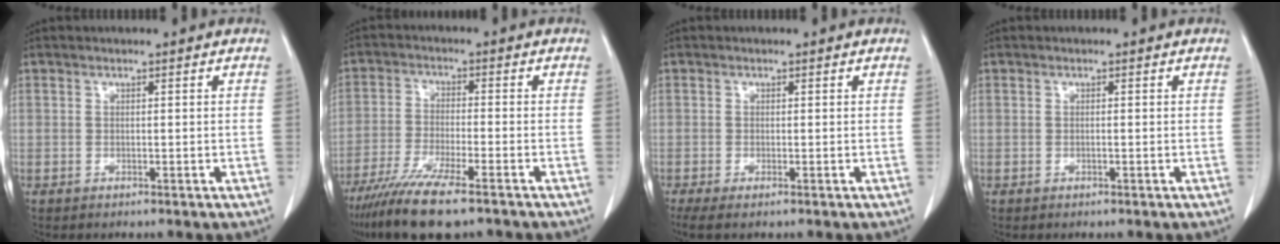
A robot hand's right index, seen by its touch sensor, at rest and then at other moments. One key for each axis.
{"total": 11.8, "fx": -8.8, "fy": 1.4, "fz": 7.7, "tx": -0.135, "ty": -0.030, "tz": -0.149}
{"total": 2.5, "fx": -1.7, "fy": 0.5, "fz": 1.8, "tx": -0.030, "ty": -0.007, "tz": -0.027}
{"total": 0.0}